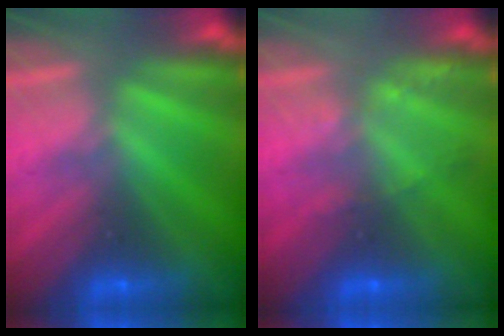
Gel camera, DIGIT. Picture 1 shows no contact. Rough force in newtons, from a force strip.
{"total": 2.2}